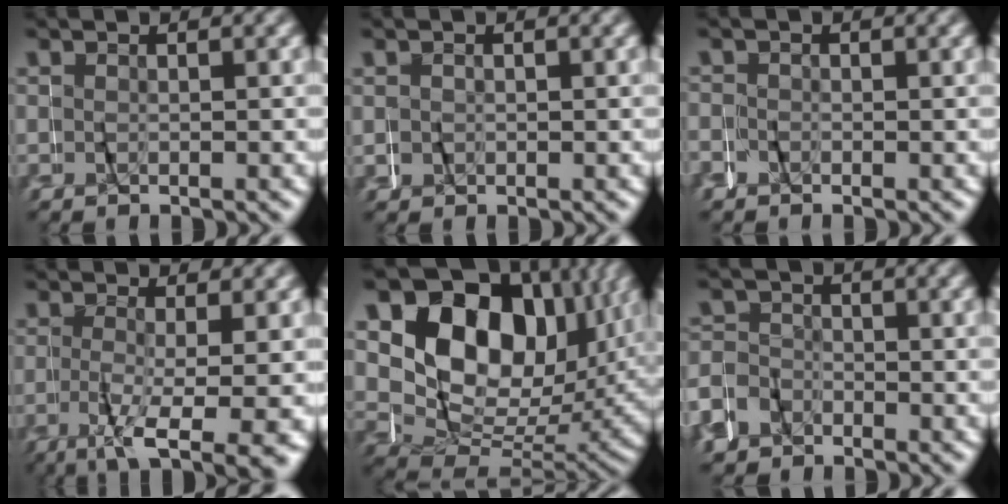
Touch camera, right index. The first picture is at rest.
{"total": 1.1, "force": [0.1, 1.1, 0.0], "torque": [-0.004, -0.005, 0.006]}
{"total": 1.5, "force": [-0.2, 1.5, 0.1], "torque": [-0.004, 0.009, -0.011]}
{"total": 7.2, "force": [-4.6, 1.3, 5.3], "torque": [-0.091, -0.024, -0.060]}
{"total": 20.7, "force": [5.8, 14.5, 13.5], "torque": [-0.214, 0.024, 0.073]}
{"total": 5.3, "force": [-2.6, 4.6, 0.8], "torque": [-0.017, 0.005, -0.056]}